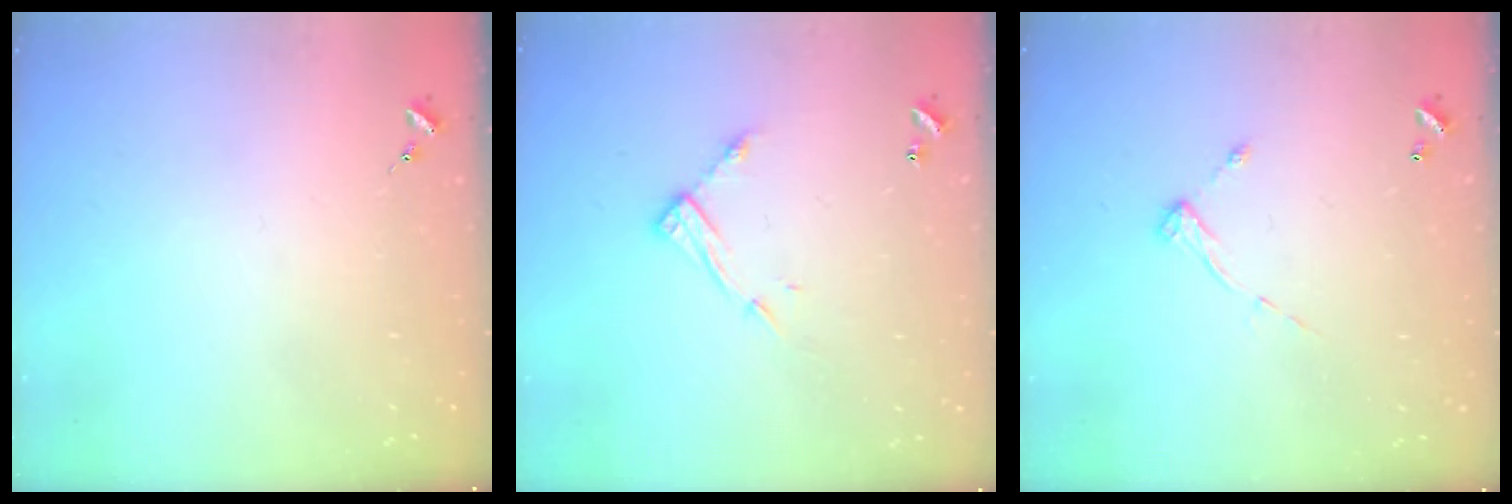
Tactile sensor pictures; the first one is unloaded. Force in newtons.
{"total": 10.0, "press": 9.9, "slide": 0.5}
{"total": 6.2, "press": 6.2, "slide": 0.3}